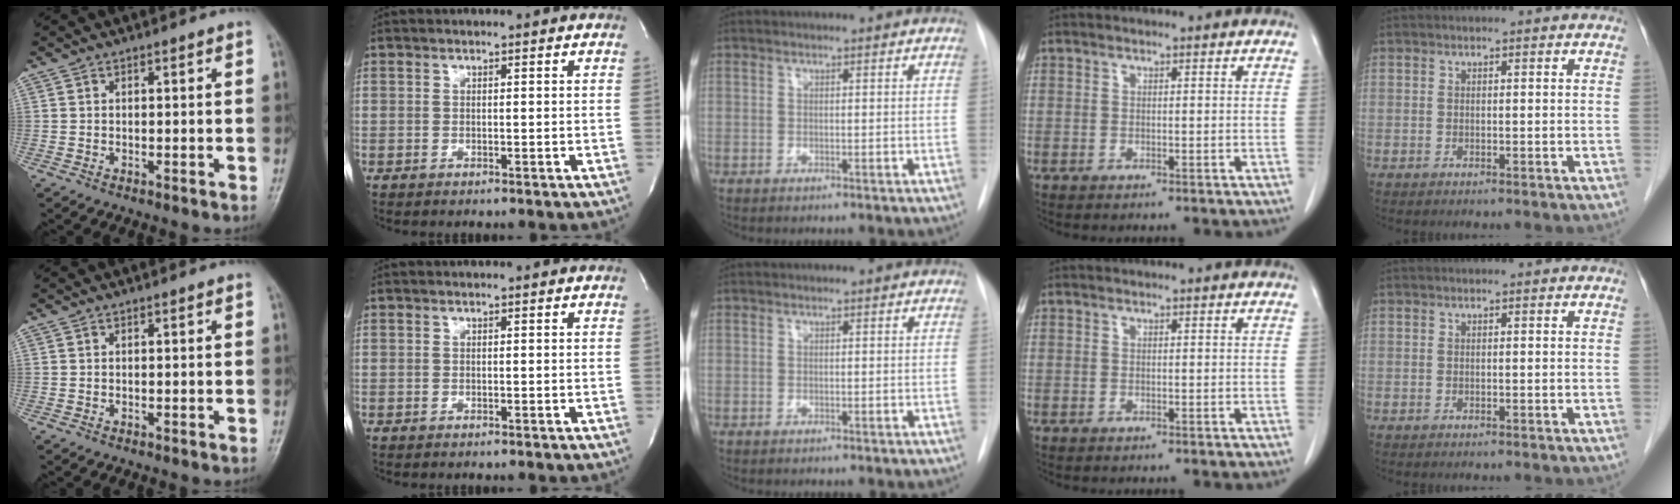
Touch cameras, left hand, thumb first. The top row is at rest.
{}